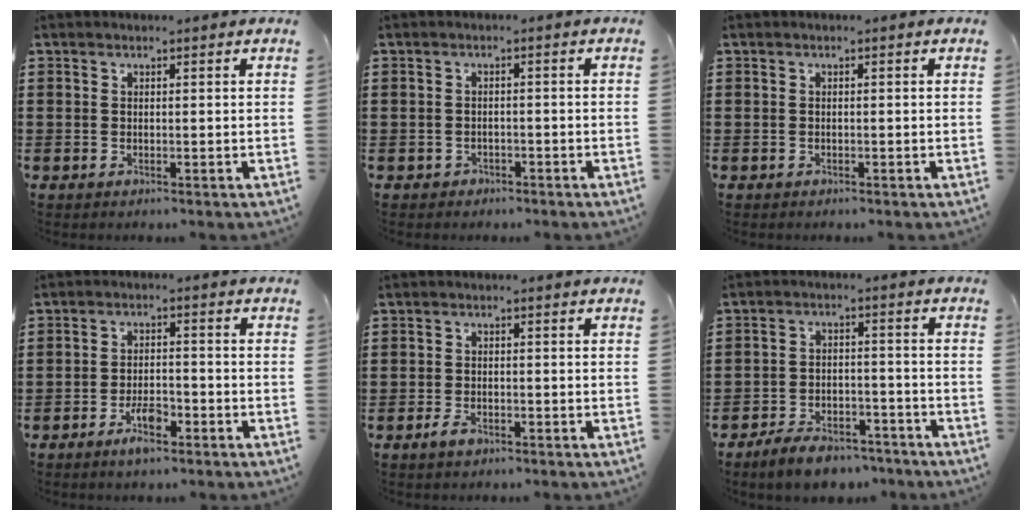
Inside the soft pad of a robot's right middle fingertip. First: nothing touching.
{"total": 0.9, "force": [-0.7, 0.5, -0.1], "torque": [-0.004, 0.000, -0.018]}
{"total": 0.0}
{"total": 4.7, "force": [-2.8, 1.6, 3.4], "torque": [-0.061, 0.008, -0.055]}
{"total": 1.9, "force": [-1.2, 0.8, 1.2], "torque": [-0.030, -0.002, -0.023]}
{"total": 5.6, "force": [-5.2, 1.2, 1.7], "torque": [-0.037, 0.006, -0.101]}